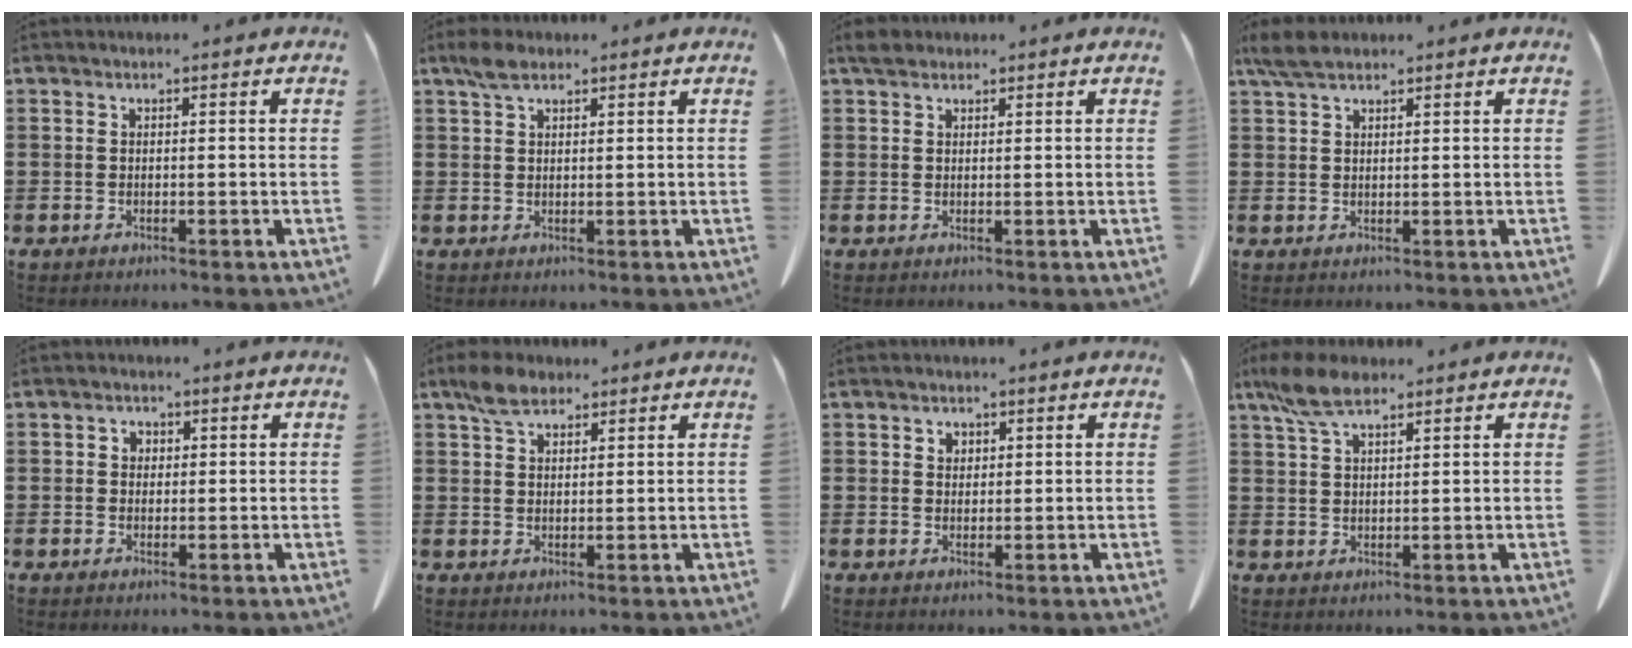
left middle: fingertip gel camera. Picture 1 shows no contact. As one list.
[{"total": 3.0, "force": [2.0, 1.4, 1.8], "torque": [-0.042, 0.007, 0.037]}, {"total": 2.0, "force": [1.5, 1.0, 0.7], "torque": [-0.012, 0.003, 0.028]}, {"total": 3.7, "force": [2.7, 1.3, 2.2], "torque": [-0.050, 0.006, 0.051]}, {"total": 1.4, "force": [0.3, 1.3, 0.5], "torque": [-0.014, 0.009, 0.003]}, {"total": 4.5, "force": [3.3, 2.2, 2.3], "torque": [-0.054, 0.009, 0.062]}, {"total": 1.5, "force": [1.0, 1.0, 0.3], "torque": [-0.001, 0.001, 0.017]}, {"total": 6.3, "force": [4.2, 2.2, 4.1], "torque": [-0.097, -0.001, 0.076]}]